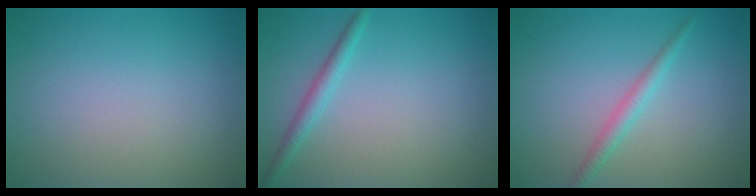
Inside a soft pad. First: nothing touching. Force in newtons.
{"total": 1.7, "press": 1.7, "slide": 0.1}
{"total": 1.8, "press": 1.8, "slide": 0.0}